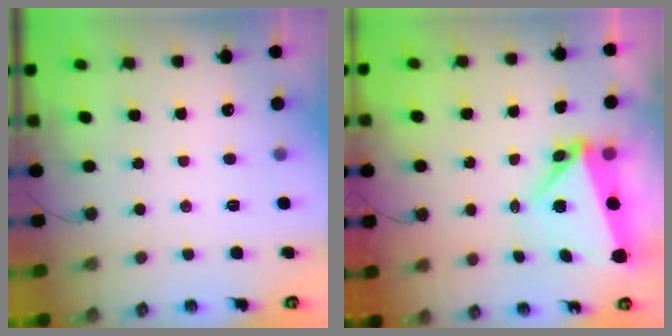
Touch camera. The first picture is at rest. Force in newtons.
{"total": 6.5, "press": 6.2, "slide": 1.9}